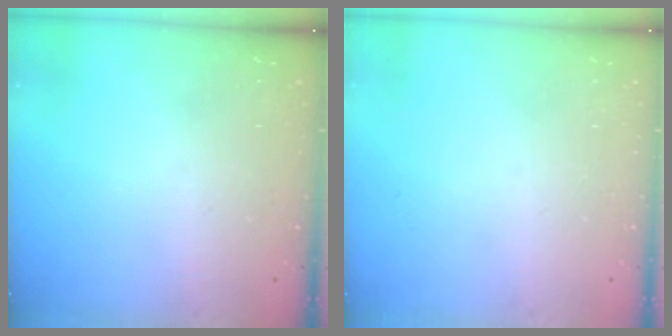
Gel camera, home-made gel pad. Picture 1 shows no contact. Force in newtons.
{"total": 0.0}